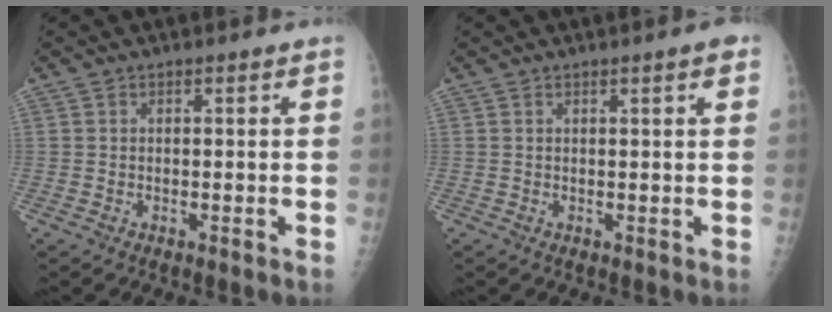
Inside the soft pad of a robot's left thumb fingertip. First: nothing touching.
{"total": 2.0, "force": [1.1, 0.2, 1.7], "torque": [-0.023, -0.001, 0.012]}